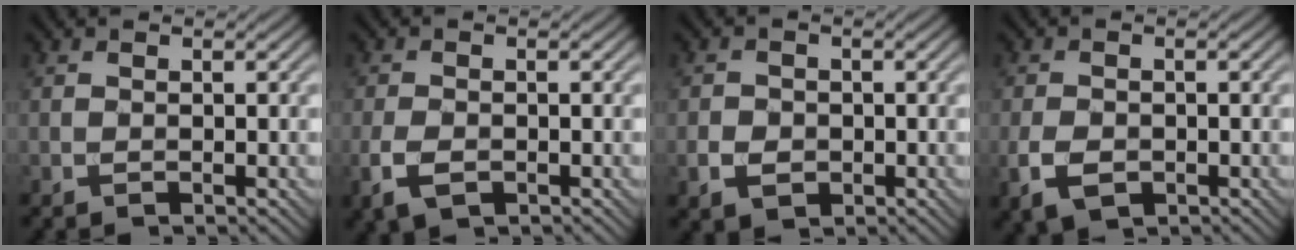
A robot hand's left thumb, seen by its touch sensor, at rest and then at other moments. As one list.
[{"total": 3.4, "force": [-1.5, 1.9, 2.4], "torque": [-0.060, -0.009, -0.031]}, {"total": 2.9, "force": [-0.9, 2.4, 1.3], "torque": [-0.028, -0.006, -0.016]}, {"total": 3.6, "force": [-1.4, 2.3, 2.3], "torque": [-0.056, -0.009, -0.029]}]